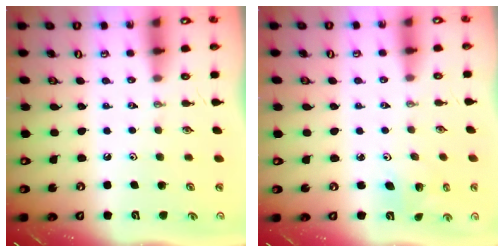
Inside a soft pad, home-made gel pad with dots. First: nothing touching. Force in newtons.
{"total": 2.7, "press": 2.7, "slide": 0.1}